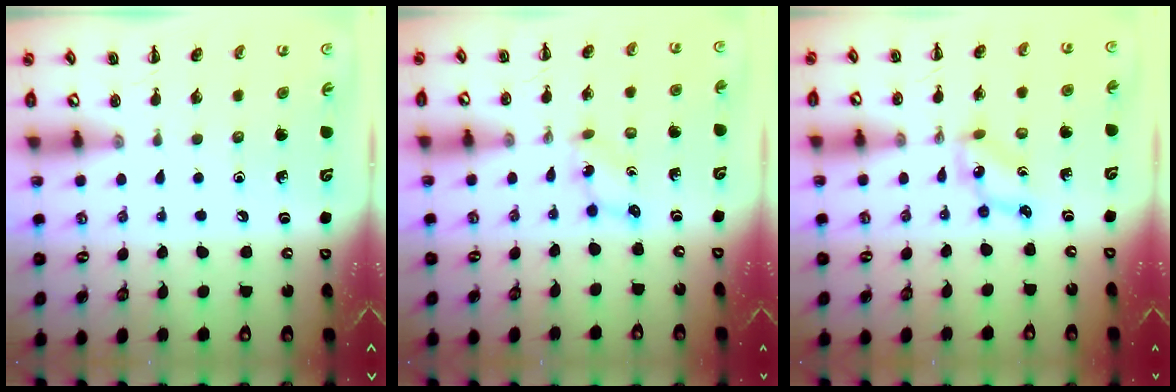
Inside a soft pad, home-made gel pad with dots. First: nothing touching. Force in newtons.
{"total": 2.0, "press": 2.0, "slide": 0.6}
{"total": 3.1, "press": 3.0, "slide": 0.9}